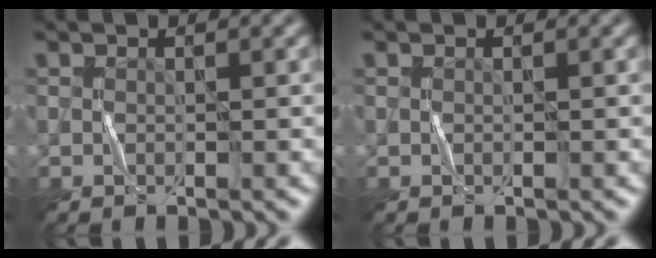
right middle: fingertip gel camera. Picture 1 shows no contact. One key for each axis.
{"total": 0.0}